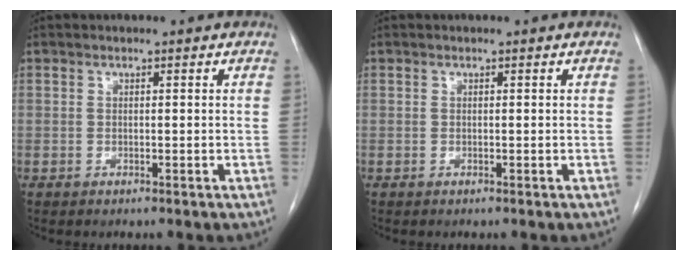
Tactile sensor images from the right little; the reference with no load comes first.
{"total": 0.0}